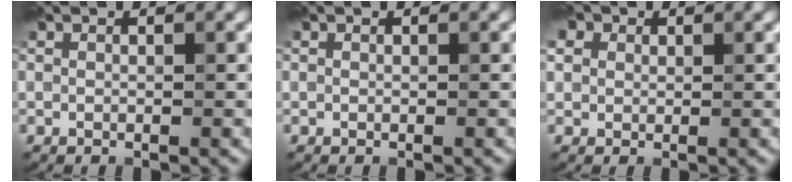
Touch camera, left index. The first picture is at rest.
{"total": 0.0}
{"total": 6.4, "force": [2.7, 4.8, 3.2], "torque": [-0.074, 0.032, 0.021]}